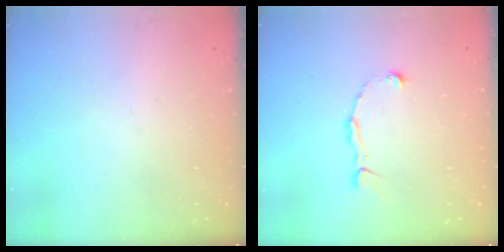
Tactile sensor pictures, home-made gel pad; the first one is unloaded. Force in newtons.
{"total": 2.5, "press": 2.5, "slide": 0.2}